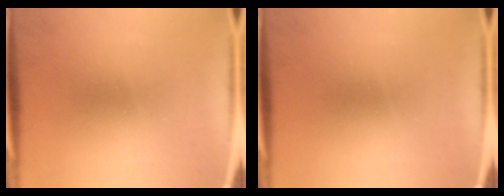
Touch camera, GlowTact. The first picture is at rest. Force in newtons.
{"total": 0.0}